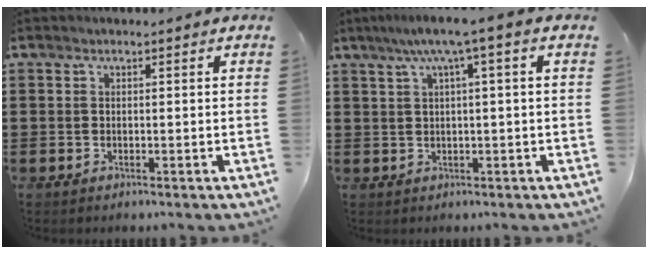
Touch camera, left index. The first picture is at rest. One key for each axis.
{"total": 4.3, "fx": 1.2, "fy": -0.3, "fz": 4.2, "tx": -0.083, "ty": -0.002, "tz": 0.014}